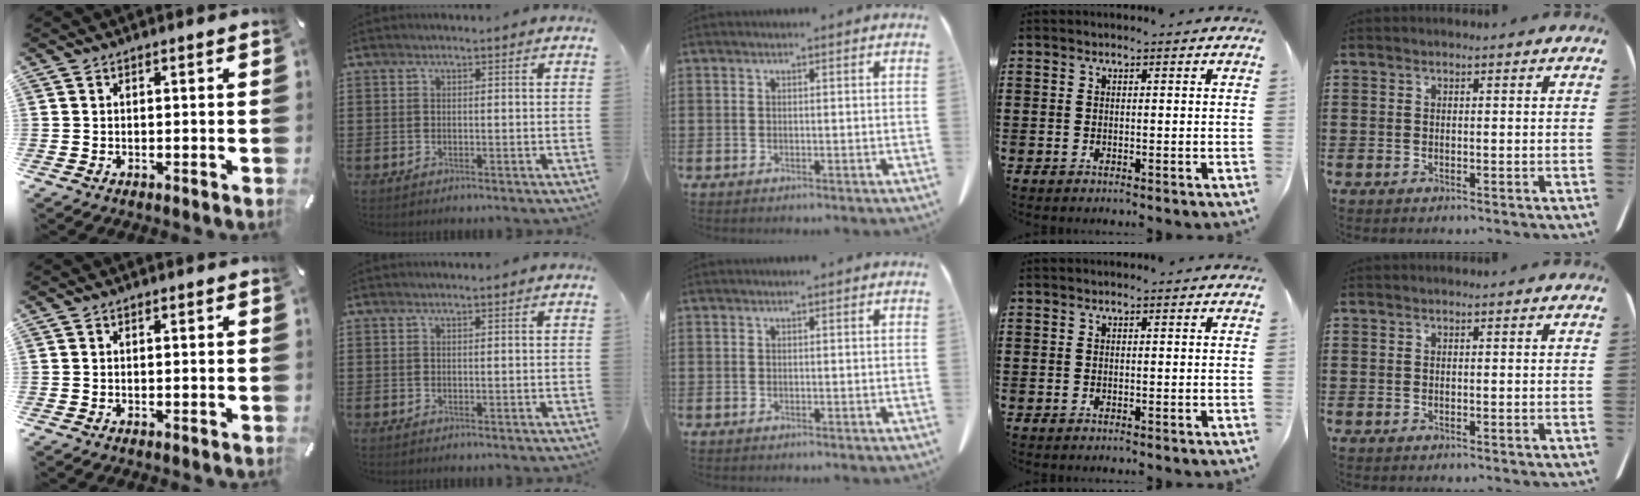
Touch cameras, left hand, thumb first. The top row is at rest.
{}